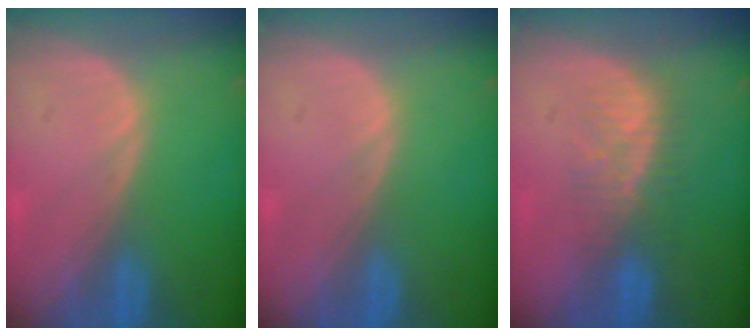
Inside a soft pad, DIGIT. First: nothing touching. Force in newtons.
{"total": 0.0}
{"total": 5.4, "press": 5.1, "slide": 1.6}